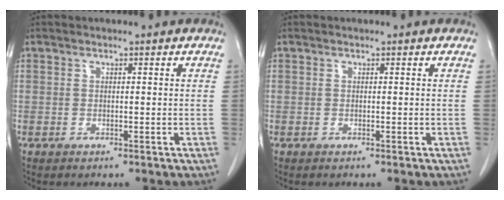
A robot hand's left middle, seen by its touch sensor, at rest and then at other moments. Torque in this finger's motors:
{"motor_torque": [0.00, 0.00, -0.01, 0.00]}